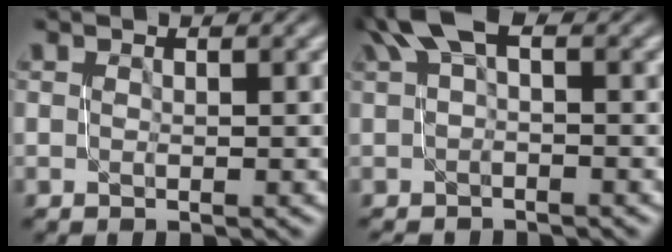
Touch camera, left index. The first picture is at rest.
{"total": 2.9, "force": [1.3, 0.8, 2.5], "torque": [-0.053, 0.005, 0.019]}